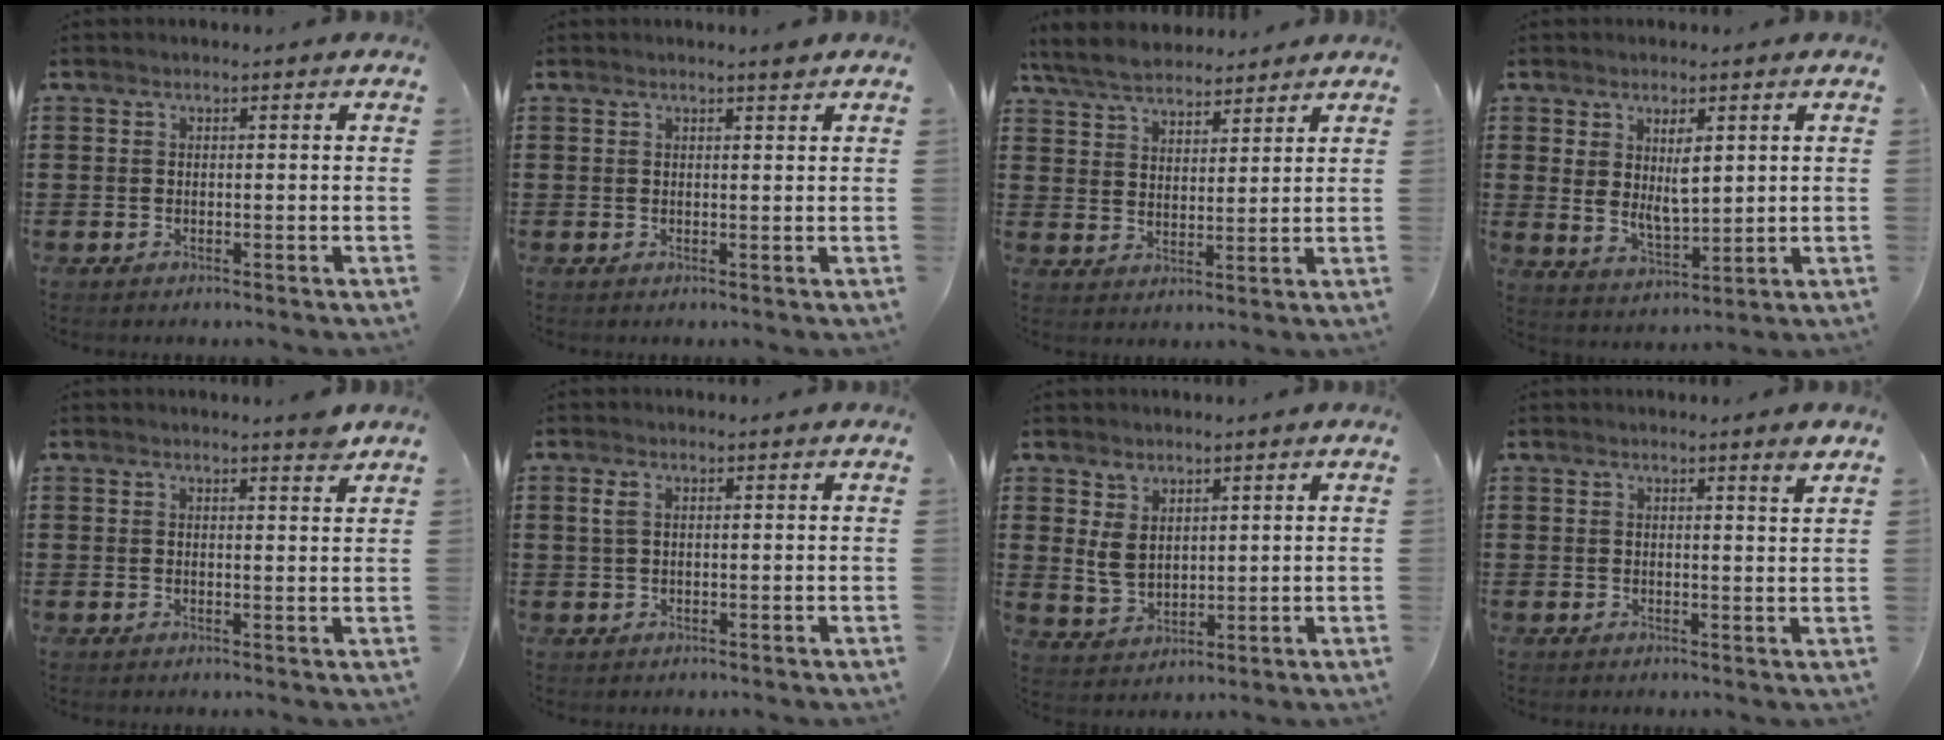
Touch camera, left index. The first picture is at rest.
{"total": 1.4, "force": [1.2, -0.1, 0.8], "torque": [-0.016, -0.001, 0.022]}
{"total": 5.8, "force": [5.3, 2.0, 1.6], "torque": [-0.053, -0.009, 0.098]}
{"total": 5.5, "force": [2.0, 2.5, 4.5], "torque": [-0.077, -0.005, 0.033]}
{"total": 2.2, "force": [2.0, 0.0, 0.9], "torque": [-0.014, -0.006, 0.034]}
{"total": 1.9, "force": [0.5, 1.0, 1.6], "torque": [-0.035, 0.006, 0.010]}
{"total": 4.5, "force": [1.9, 3.2, 2.4], "torque": [-0.049, 0.004, 0.035]}
{"total": 2.2, "force": [1.7, -0.2, 1.3], "torque": [-0.021, -0.004, 0.030]}